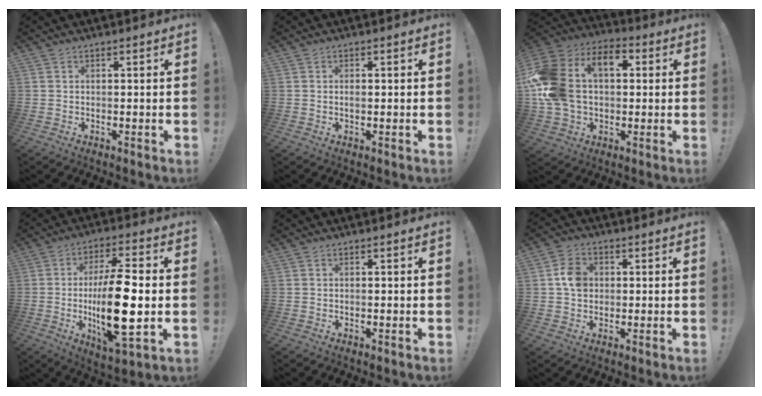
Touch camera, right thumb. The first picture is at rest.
{"total": 0.9, "force": [0.0, 0.5, 0.7], "torque": [-0.006, -0.001, -0.002]}
{"total": 20.9, "force": [3.3, 15.1, 14.1], "torque": [-0.283, 0.001, 0.060]}
{"total": 19.6, "force": [-1.6, 6.2, 18.6], "torque": [-0.333, -0.008, -0.028]}
{"total": 0.0}
{"total": 6.6, "force": [0.4, 5.5, 3.7], "torque": [-0.040, 0.007, 0.008]}